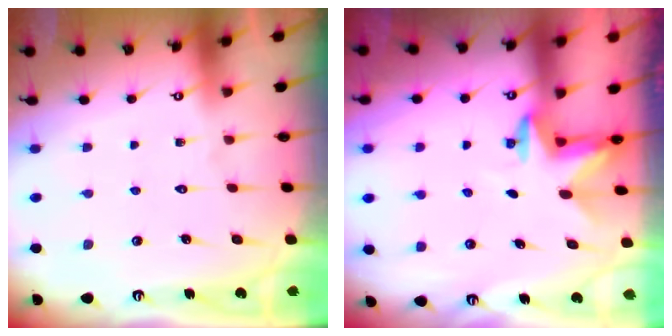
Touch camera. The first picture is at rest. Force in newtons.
{"total": 2.5, "press": 2.4, "slide": 0.5}